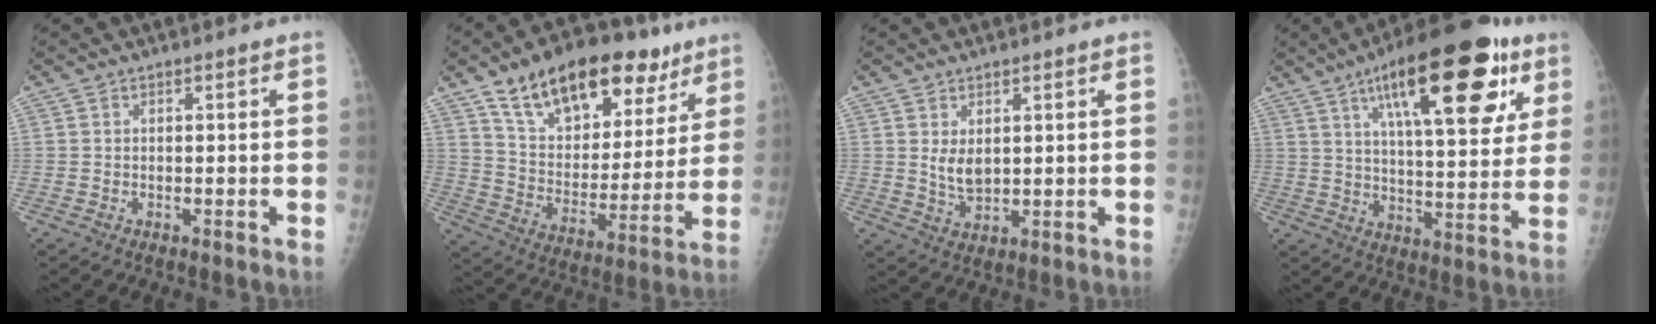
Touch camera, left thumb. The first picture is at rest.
{"total": 25.2, "force": [15.2, 13.1, 15.3], "torque": [-0.198, -0.033, 0.249]}
{"total": 4.3, "force": [1.2, 2.6, 3.2], "torque": [-0.048, -0.016, 0.029]}
{"total": 25.6, "force": [12.3, 8.9, 20.7], "torque": [-0.281, -0.021, 0.185]}